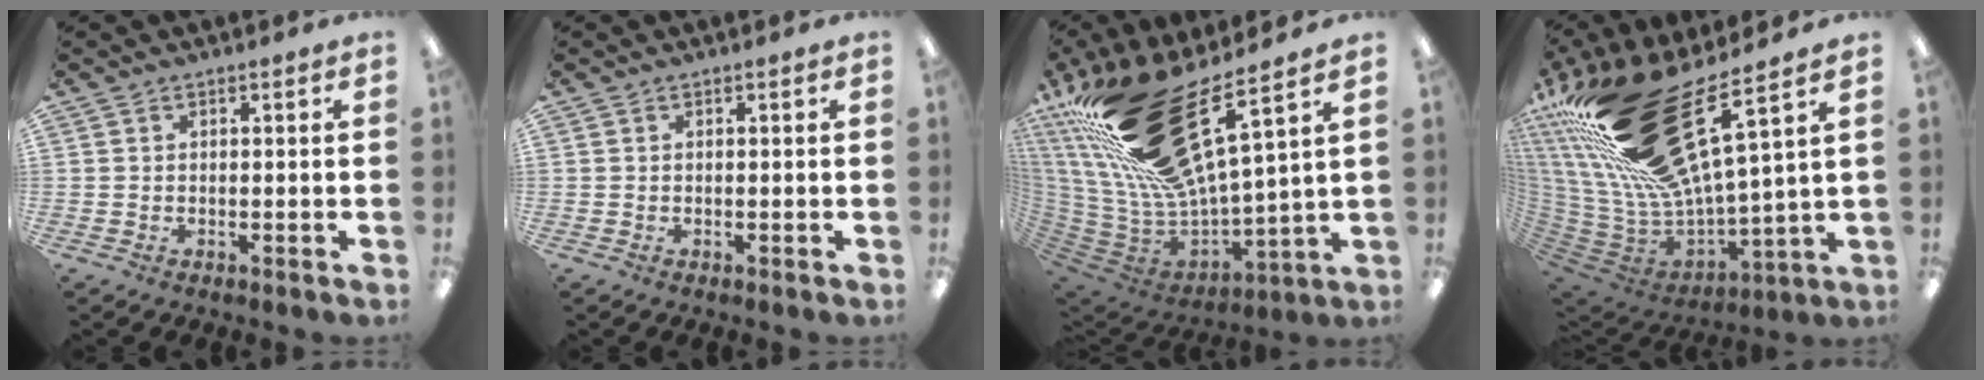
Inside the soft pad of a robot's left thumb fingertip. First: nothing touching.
{"total": 0.0}
{"total": 27.4, "force": [17.2, 7.3, 20.1], "torque": [-0.385, -0.120, 0.300]}
{"total": 28.2, "force": [17.4, 7.6, 20.8], "torque": [-0.385, -0.129, 0.309]}